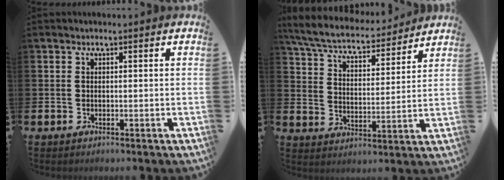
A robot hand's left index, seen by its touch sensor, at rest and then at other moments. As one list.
[{"total": 6.9, "force": [6.4, 1.5, 2.0], "torque": [-0.073, -0.045, 0.110]}]